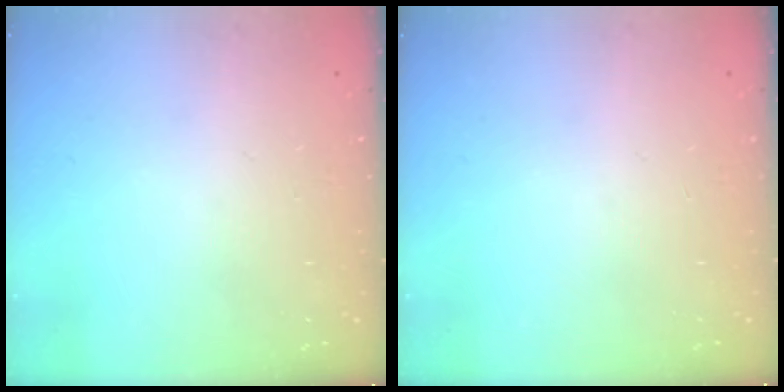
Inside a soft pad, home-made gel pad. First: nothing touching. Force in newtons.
{"total": 0.0}